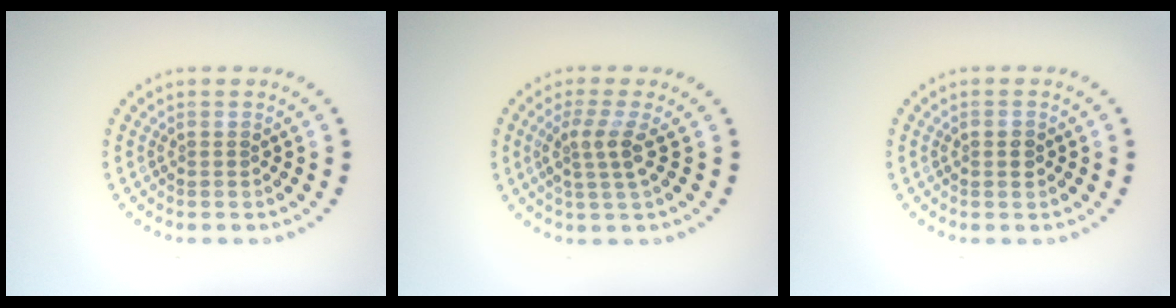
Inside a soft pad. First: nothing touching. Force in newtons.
{"total": 2.8, "press": 2.1, "slide": 1.8}
{"total": 1.4, "press": 1.4, "slide": 0.2}